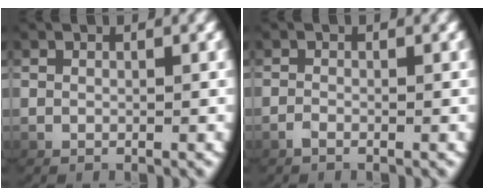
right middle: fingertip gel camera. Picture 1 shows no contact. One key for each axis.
{"total": 0.7, "fx": -0.6, "fy": 0.0, "fz": 0.3, "tx": -0.009, "ty": 0.003, "tz": -0.015}